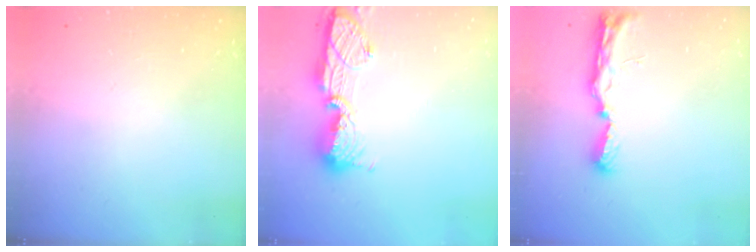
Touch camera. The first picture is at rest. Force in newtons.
{"total": 13.9, "press": 13.8, "slide": 1.0}
{"total": 11.3, "press": 10.0, "slide": 5.1}